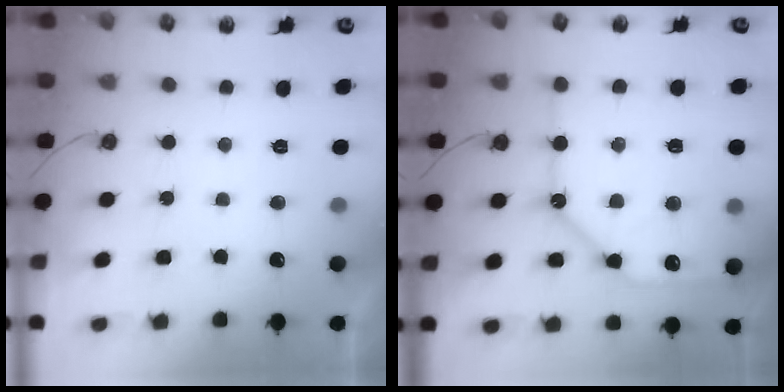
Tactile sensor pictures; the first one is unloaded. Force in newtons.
{"total": 16.6, "press": 16.5, "slide": 1.9}